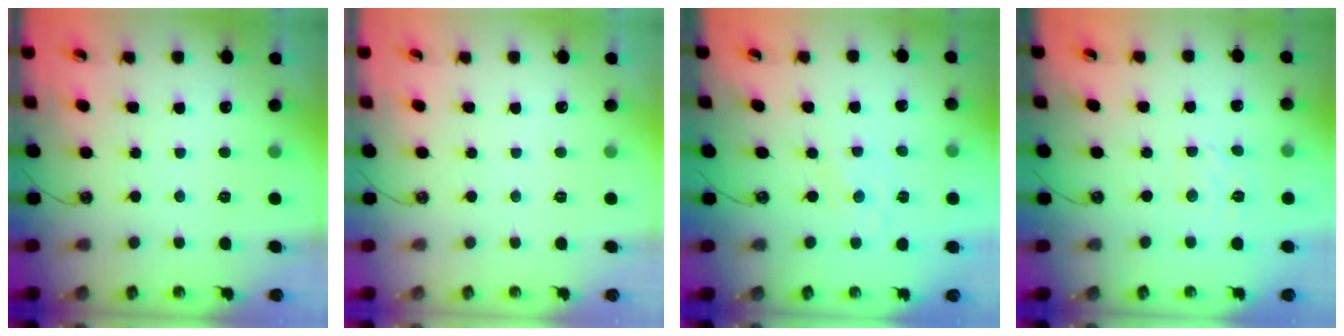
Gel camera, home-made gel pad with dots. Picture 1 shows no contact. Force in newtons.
{"total": 0.0}
{"total": 1.3, "press": 1.3, "slide": 0.2}
{"total": 2.5, "press": 2.5, "slide": 0.3}